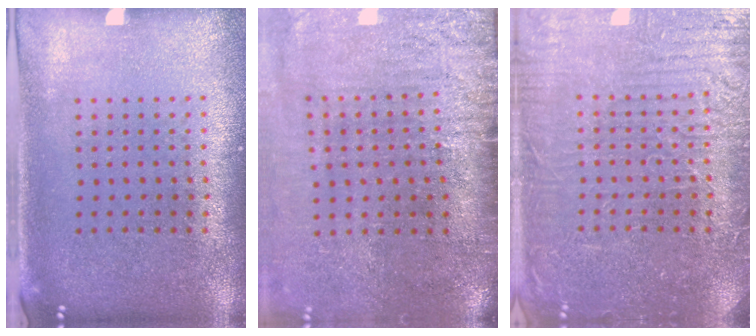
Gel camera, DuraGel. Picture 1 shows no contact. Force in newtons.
{"total": 4.5, "press": 3.7, "slide": 2.6}
{"total": 6.8, "press": 6.8, "slide": 0.9}